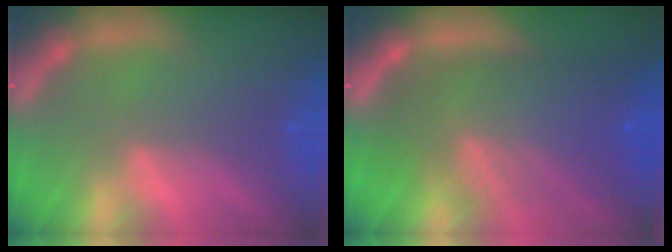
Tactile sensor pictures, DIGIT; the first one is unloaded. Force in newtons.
{"total": 10.0}